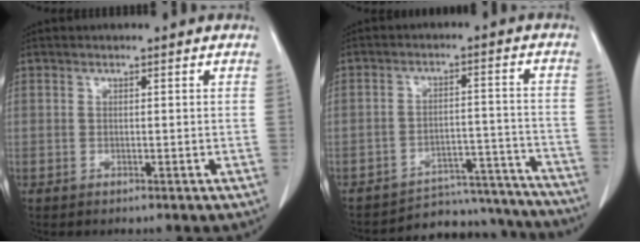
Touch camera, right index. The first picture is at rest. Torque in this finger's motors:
{"motor_torque": [-0.67, -0.57, -0.21, -0.18]}